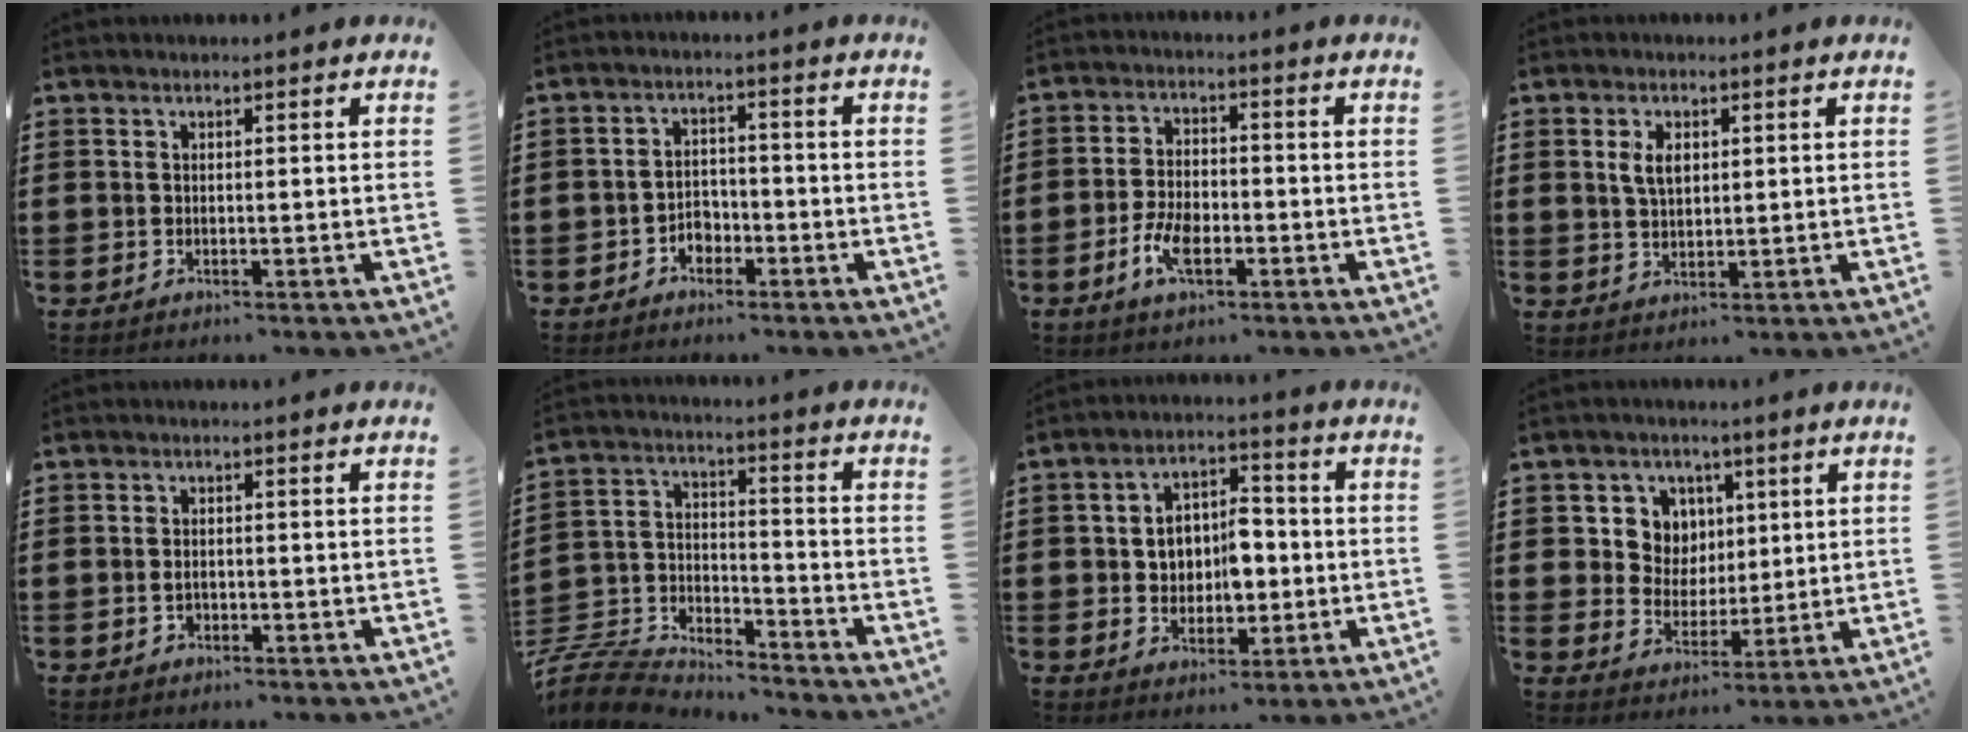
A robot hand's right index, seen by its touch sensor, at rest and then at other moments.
{"total": 2.8, "force": [-1.9, 1.9, 0.8], "torque": [-0.023, 0.003, -0.041]}
{"total": 5.5, "force": [-2.3, 2.8, 4.1], "torque": [-0.092, 0.000, -0.044]}
{"total": 3.9, "force": [1.1, 2.2, 3.1], "torque": [-0.059, 0.007, 0.016]}
{"total": 1.3, "force": [-0.5, 0.7, 0.9], "torque": [-0.020, -0.001, -0.009]}
{"total": 8.2, "force": [-7.8, 2.0, 1.5], "torque": [-0.059, 0.002, -0.164]}
{"total": 7.3, "force": [-0.6, 5.1, 5.2], "torque": [-0.088, 0.008, -0.014]}
{"total": 6.8, "force": [2.4, 6.2, 1.5], "torque": [-0.055, 0.012, 0.042]}